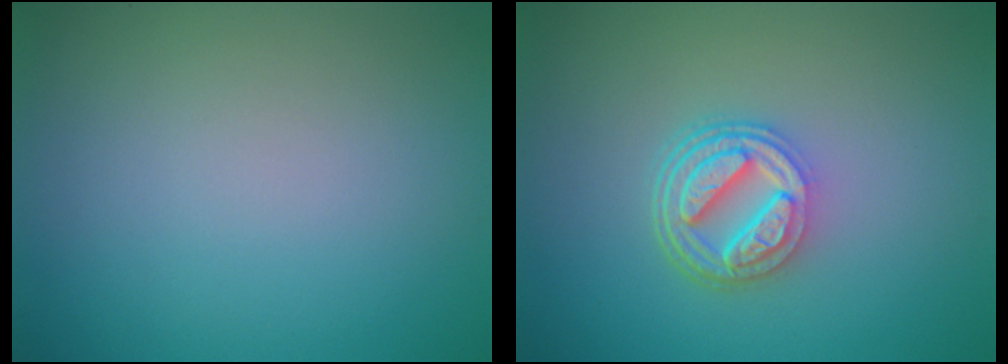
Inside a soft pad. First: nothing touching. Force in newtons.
{"total": 4.8, "press": 3.7, "slide": 3.1}